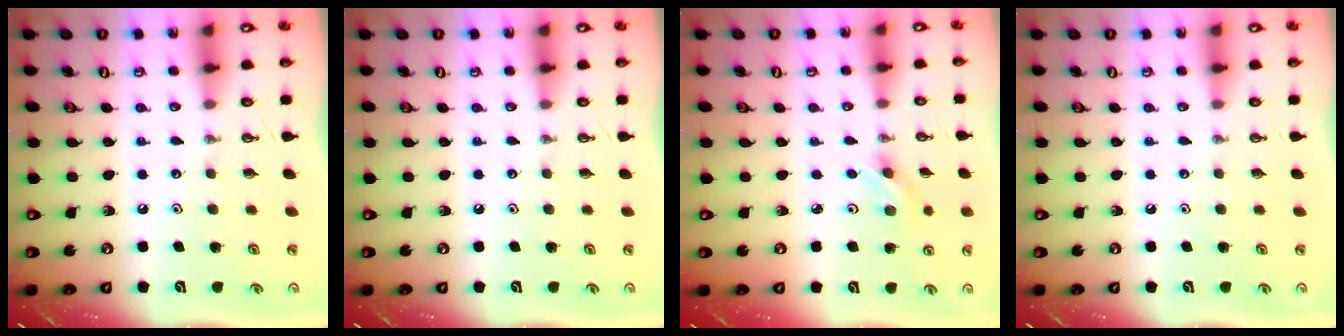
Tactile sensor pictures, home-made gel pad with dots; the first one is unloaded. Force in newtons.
{"total": 0.0}
{"total": 3.2, "press": 2.9, "slide": 1.4}
{"total": 1.0, "press": 0.0, "slide": 1.0}